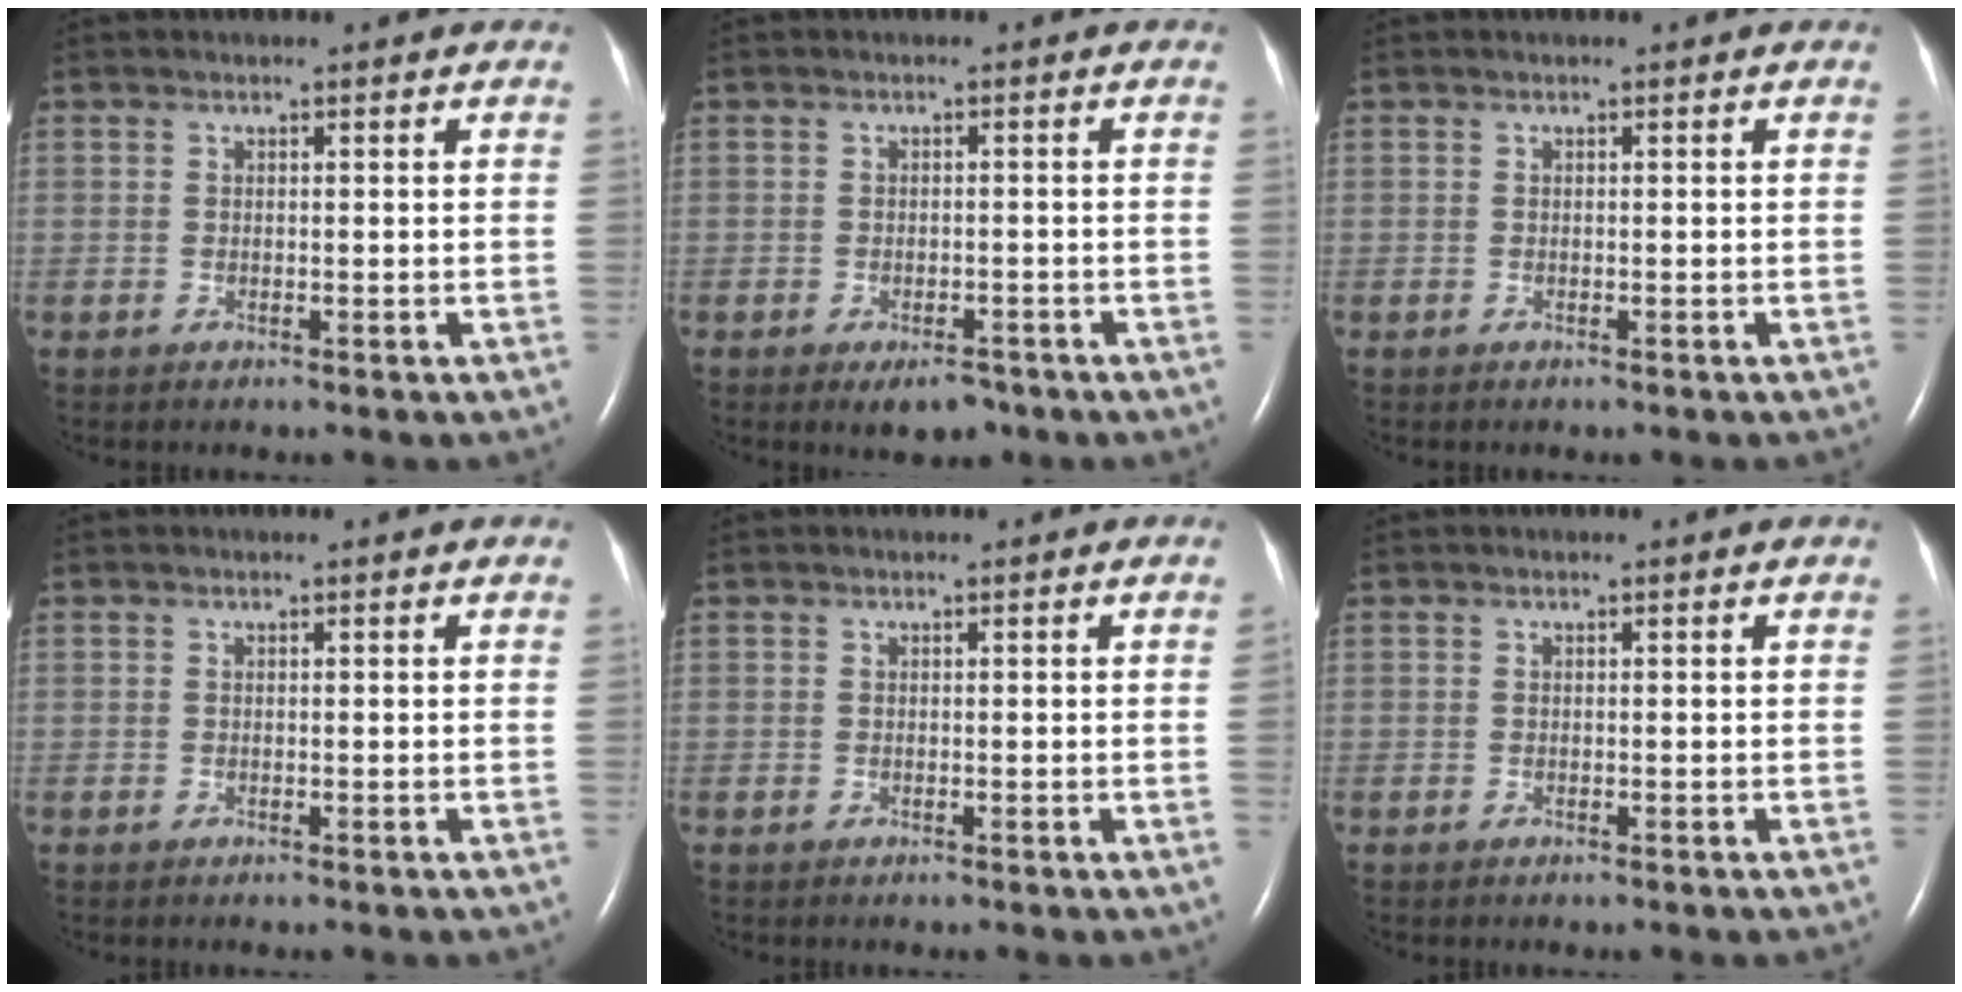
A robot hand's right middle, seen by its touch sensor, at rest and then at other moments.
{"total": 3.4, "force": [-2.3, 1.6, 2.0], "torque": [-0.029, -0.003, -0.024]}
{"total": 0.0}
{"total": 0.0}
{"total": 0.6, "force": [0.0, -0.3, 0.5], "torque": [-0.008, 0.000, 0.000]}
{"total": 0.0}